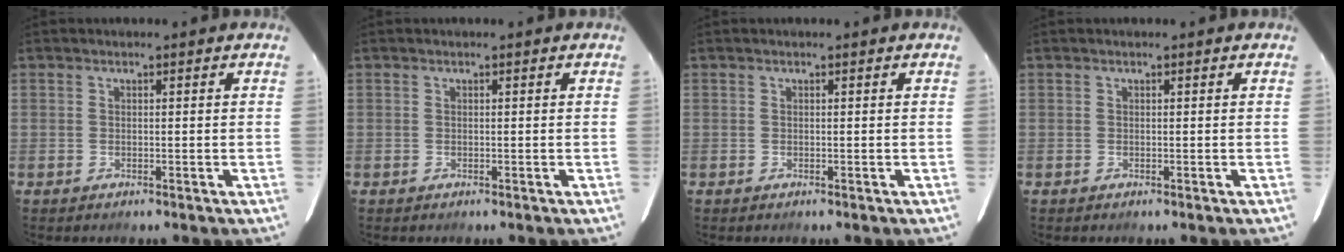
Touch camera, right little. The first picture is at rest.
{"total": 0.0}
{"total": 0.0}
{"total": 0.0}